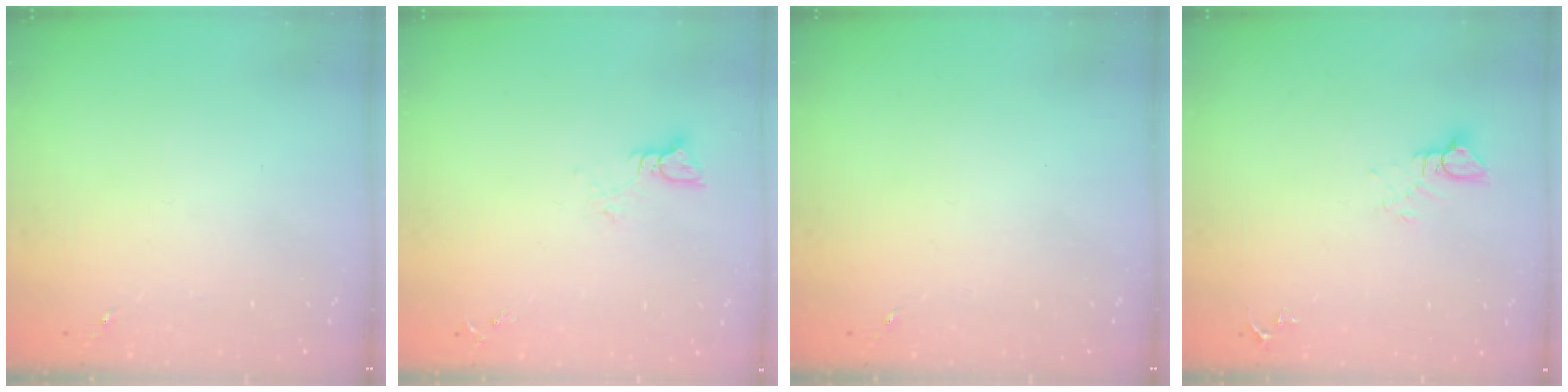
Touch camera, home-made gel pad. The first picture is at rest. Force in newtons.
{"total": 3.8, "press": 3.8, "slide": 0.4}
{"total": 0.0}
{"total": 4.2, "press": 4.2, "slide": 0.4}